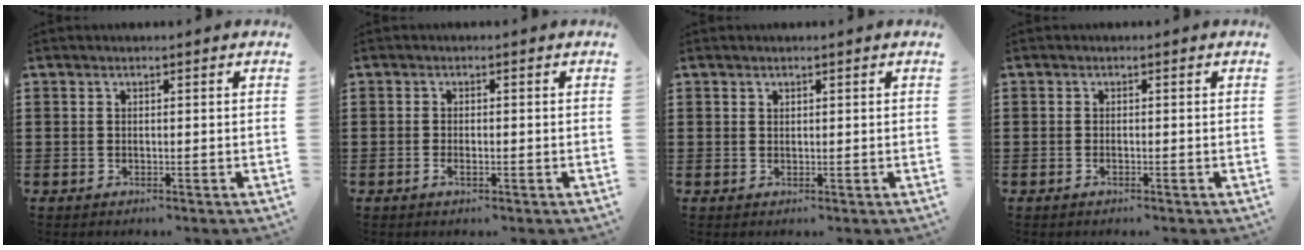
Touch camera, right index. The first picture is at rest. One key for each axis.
{"total": 1.4, "fx": -0.6, "fy": 0.4, "fz": 1.2, "tx": -0.023, "ty": -0.001, "tz": -0.011}
{"total": 0.6, "fx": 0.4, "fy": 0.4, "fz": 0.1, "tx": -0.003, "ty": 0.001, "tz": 0.009}
{"total": 0.5, "fx": -0.4, "fy": 0.0, "fz": 0.3, "tx": -0.007, "ty": -0.003, "tz": -0.008}